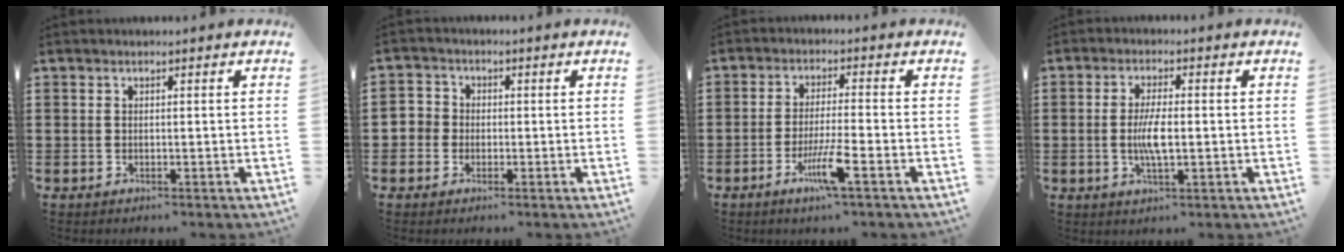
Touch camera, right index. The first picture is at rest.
{"total": 2.8, "force": [-0.8, 2.6, 0.6], "torque": [-0.031, 0.006, -0.022]}
{"total": 6.4, "force": [-3.1, 0.3, 5.6], "torque": [-0.110, -0.013, -0.057]}
{"total": 5.0, "force": [-0.5, 1.2, 4.8], "torque": [-0.098, -0.007, -0.014]}